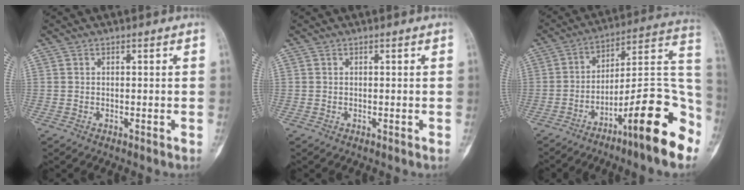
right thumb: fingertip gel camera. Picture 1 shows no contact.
{"total": 0.0}
{"total": 19.9, "force": [-10.1, 3.6, 16.8], "torque": [-0.222, 0.075, -0.155]}